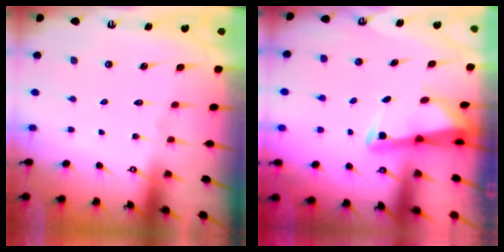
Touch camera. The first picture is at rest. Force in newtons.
{"total": 2.5, "press": 2.5, "slide": 0.5}